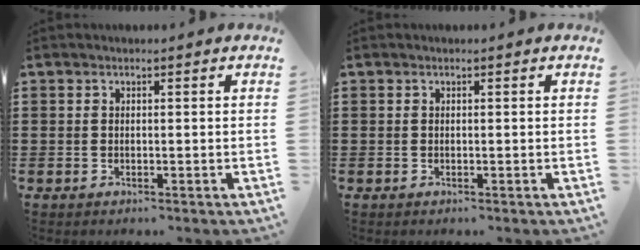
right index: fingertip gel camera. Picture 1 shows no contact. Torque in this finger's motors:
{"motor_torque": [-0.03, 0.03, 0.00, 0.00]}